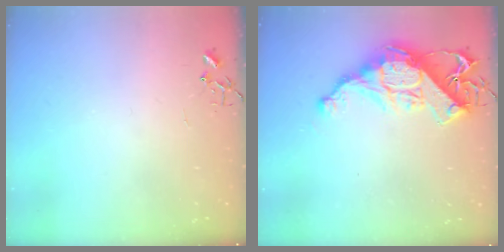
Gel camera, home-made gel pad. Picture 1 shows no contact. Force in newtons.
{"total": 15.3, "press": 15.3, "slide": 1.4}